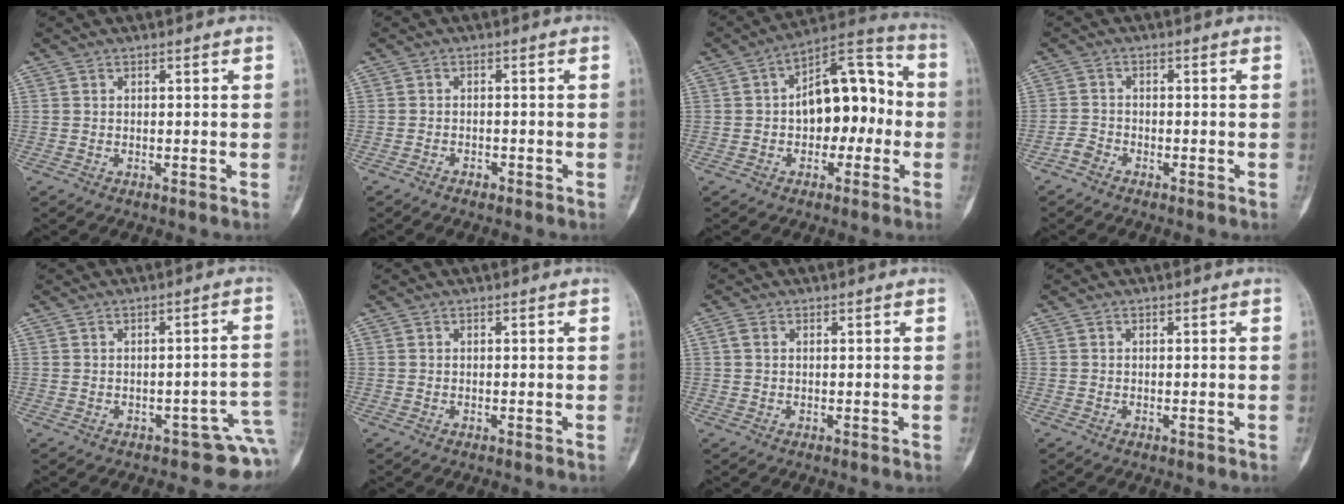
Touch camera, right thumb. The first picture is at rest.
{"total": 1.3, "force": [-1.1, 0.6, 0.4], "torque": [-0.007, 0.006, -0.018]}
{"total": 15.2, "force": [-0.6, 9.0, 12.3], "torque": [-0.144, 0.045, -0.018]}
{"total": 2.0, "force": [-1.7, 1.0, 0.6], "torque": [-0.011, 0.008, -0.038]}
{"total": 6.2, "force": [-3.0, 3.3, 4.4], "torque": [-0.014, 0.033, -0.033]}
{"total": 0.0}
{"total": 1.7, "force": [0.5, 1.1, 1.3], "torque": [-0.033, 0.005, 0.013]}
{"total": 0.0}